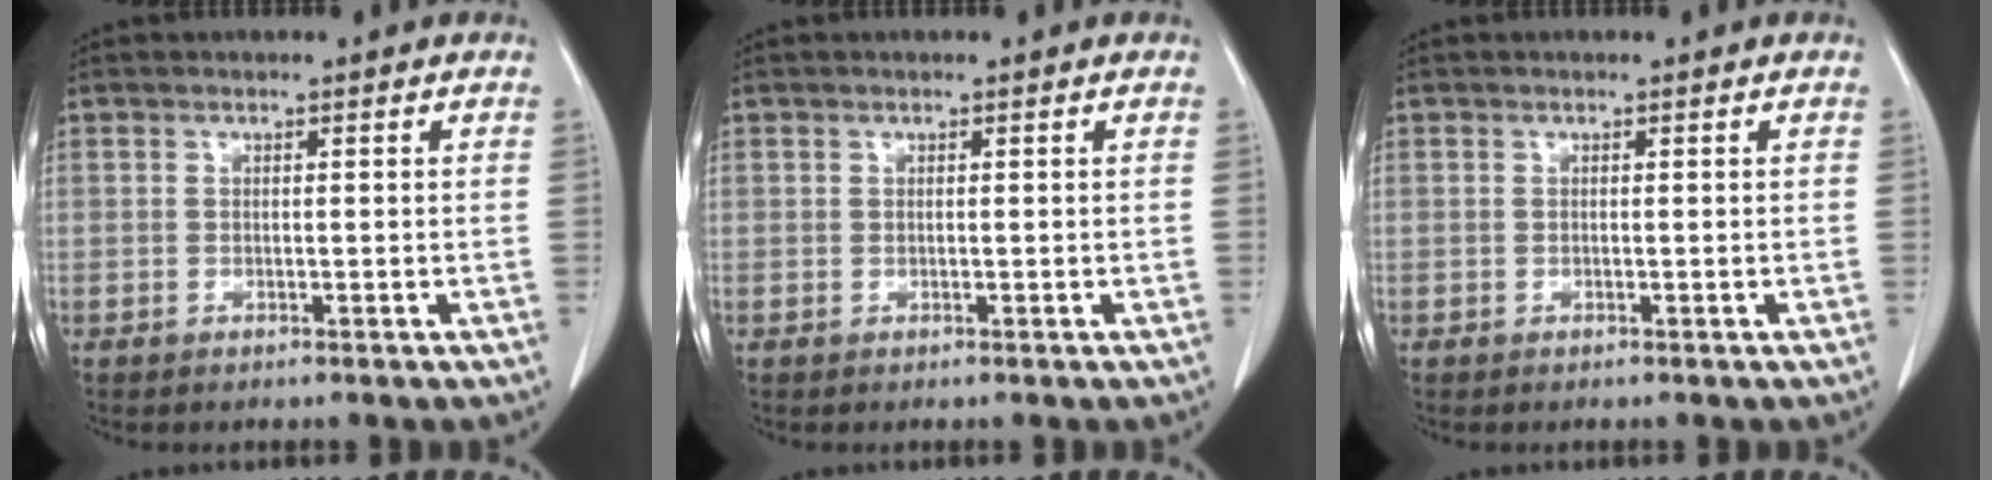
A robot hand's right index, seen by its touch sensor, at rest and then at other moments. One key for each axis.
{"total": 0.0}
{"total": 0.0}